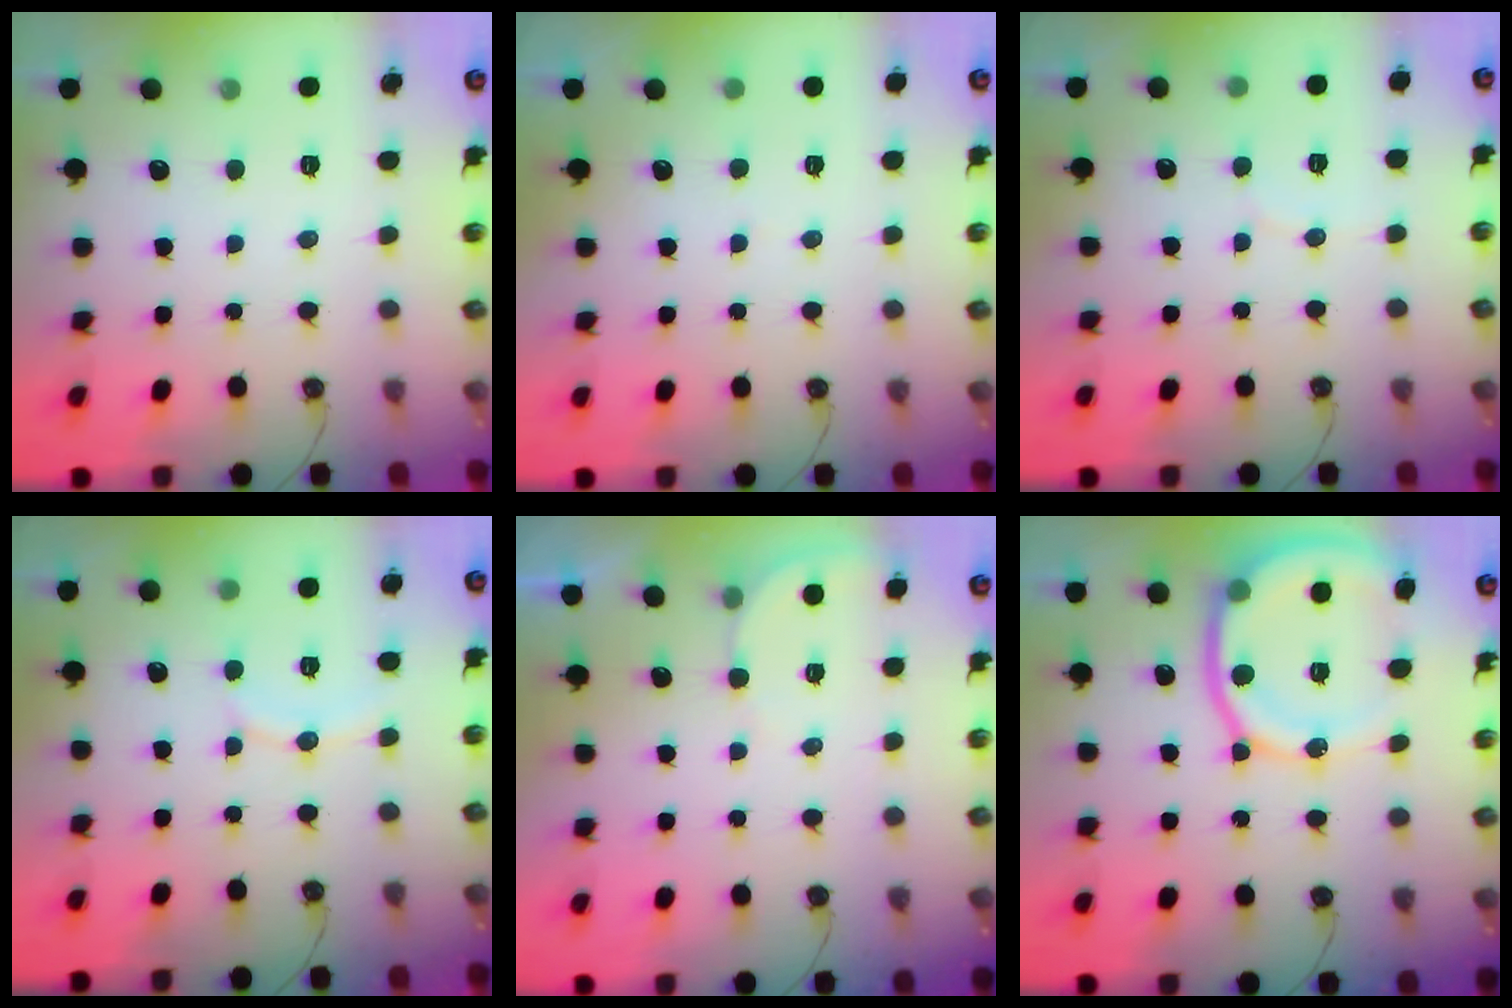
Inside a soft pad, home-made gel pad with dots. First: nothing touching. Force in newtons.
{"total": 3.5, "press": 3.5, "slide": 0.4}
{"total": 3.8, "press": 3.7, "slide": 0.4}
{"total": 7.2, "press": 7.1, "slide": 0.7}
{"total": 2.6, "press": 2.6, "slide": 0.2}
{"total": 15.2, "press": 15.1, "slide": 2.1}